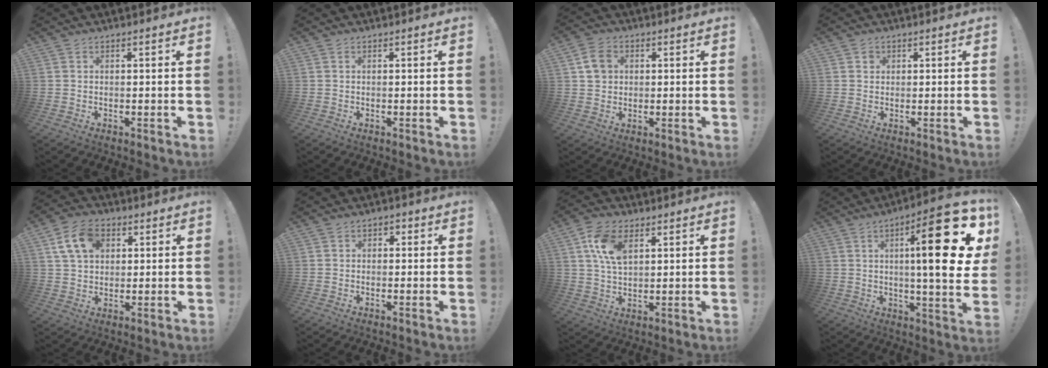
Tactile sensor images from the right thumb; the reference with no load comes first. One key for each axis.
{"total": 0.0}
{"total": 6.6, "fx": 2.0, "fy": 5.5, "fz": 3.1, "tx": -0.045, "ty": 0.009, "tz": 0.040}
{"total": 1.4, "fx": 0.6, "fy": 1.3, "fz": 0.2, "tx": 0.001, "ty": -0.001, "tz": 0.011}
{"total": 11.3, "fx": 4.3, "fy": 8.0, "fz": 6.7, "tx": -0.108, "ty": 0.003, "tz": 0.085}
{"total": 1.9, "fx": -0.6, "fy": 1.6, "fz": 0.8, "tx": -0.006, "ty": 0.007, "tz": -0.014}
{"total": 11.0, "fx": 4.3, "fy": 6.6, "fz": 7.6, "tx": -0.150, "ty": 0.000, "tz": 0.081}
{"total": 22.1, "fx": 5.3, "fy": 4.5, "fz": 20.9, "tx": -0.299, "ty": -0.027, "tz": 0.067}